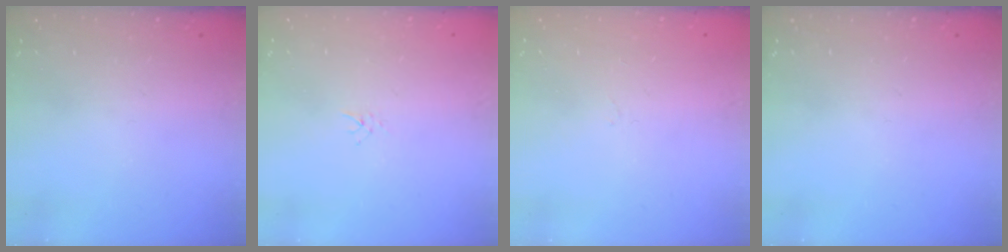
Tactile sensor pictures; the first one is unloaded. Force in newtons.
{"total": 2.0, "press": 2.0, "slide": 0.3}
{"total": 0.9, "press": 0.9, "slide": 0.2}
{"total": 0.0}